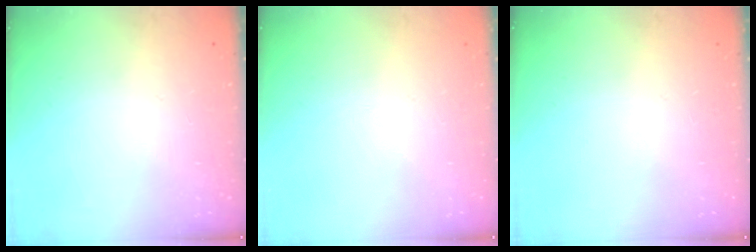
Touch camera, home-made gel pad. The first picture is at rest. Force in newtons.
{"total": 0.0}
{"total": 0.0}